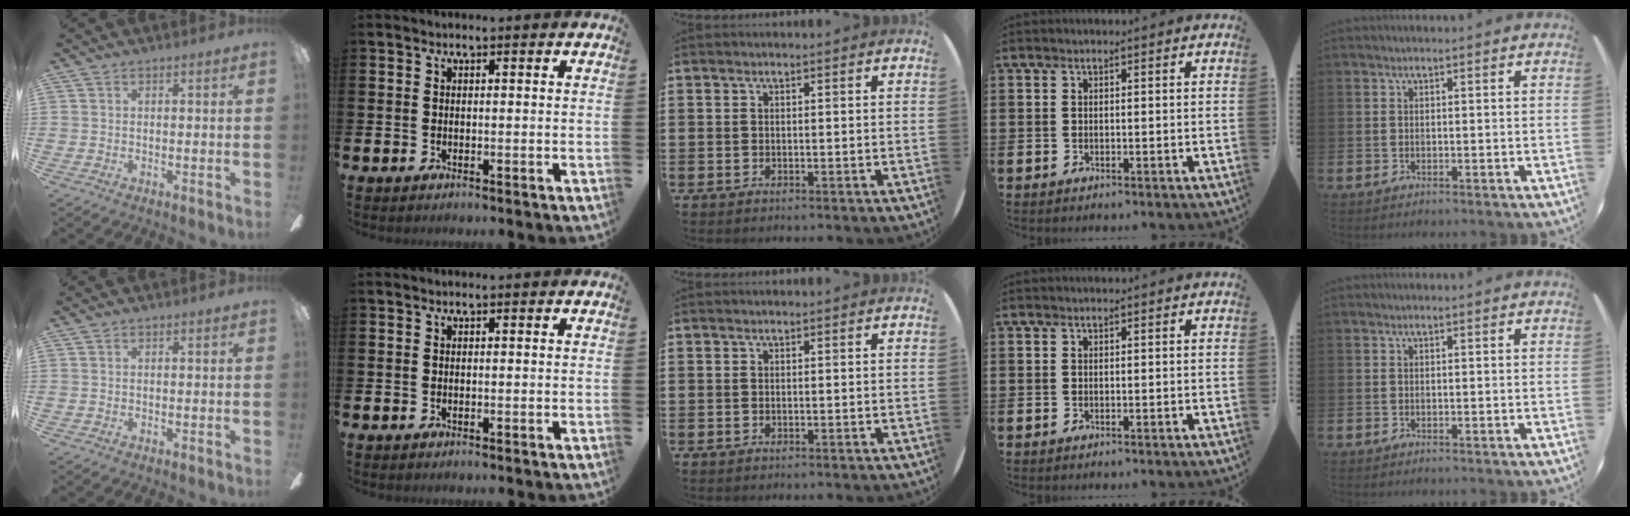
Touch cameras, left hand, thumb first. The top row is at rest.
{}